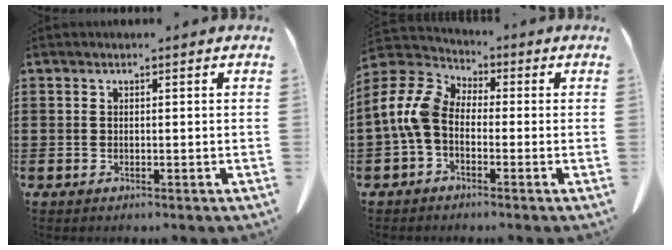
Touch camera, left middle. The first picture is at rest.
{"total": 7.8, "force": [-1.0, 5.2, 5.7], "torque": [-0.168, -0.011, -0.034]}